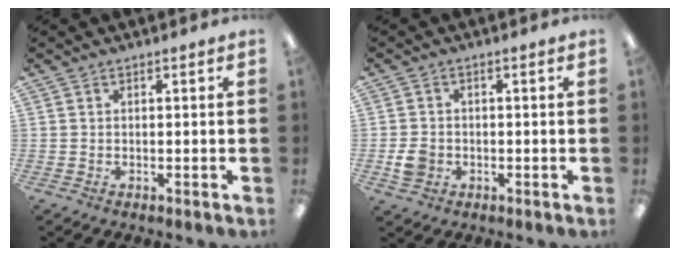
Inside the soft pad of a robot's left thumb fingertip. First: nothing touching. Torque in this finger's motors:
{"motor_torque": [-0.18, 0.23, 0.14, -0.05, 0.00]}